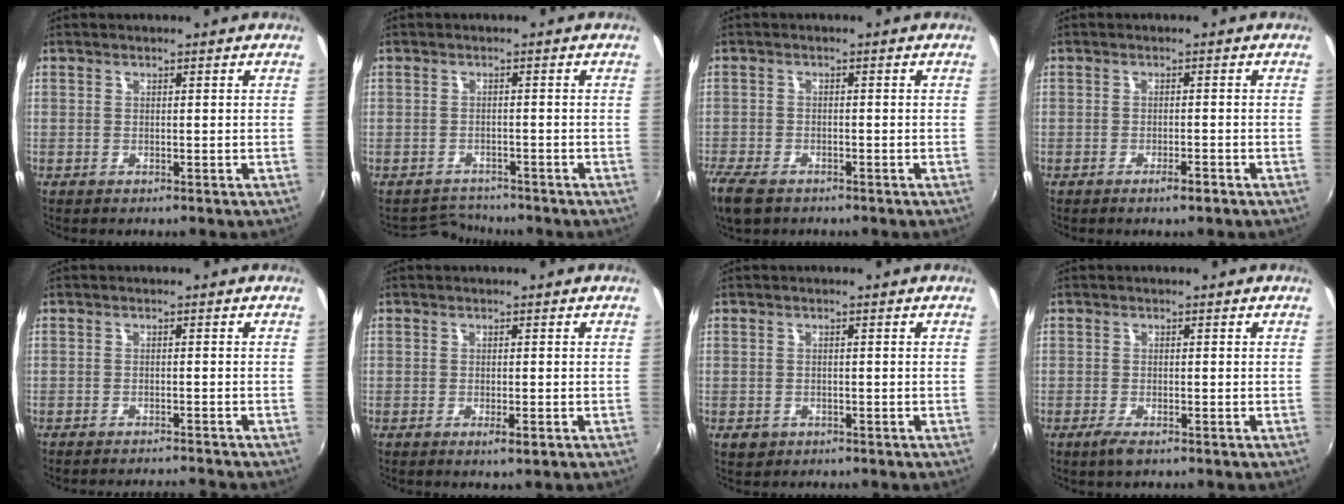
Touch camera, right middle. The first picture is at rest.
{"total": 3.1, "force": [-2.7, 1.2, -0.9], "torque": [0.002, 0.008, -0.050]}
{"total": 6.7, "force": [-4.8, 3.1, 3.4], "torque": [-0.095, -0.023, -0.097]}
{"total": 1.8, "force": [-1.3, 0.3, 1.2], "torque": [-0.022, -0.002, -0.022]}
{"total": 5.5, "force": [-5.3, 0.1, 1.6], "torque": [-0.041, -0.008, -0.078]}
{"total": 1.6, "force": [-0.8, 0.3, 1.4], "torque": [-0.026, -0.005, -0.012]}
{"total": 2.1, "force": [-1.0, 1.7, 0.8], "torque": [-0.017, -0.004, -0.013]}
{"total": 2.3, "force": [-1.5, 0.7, 1.6], "torque": [-0.036, -0.008, -0.030]}